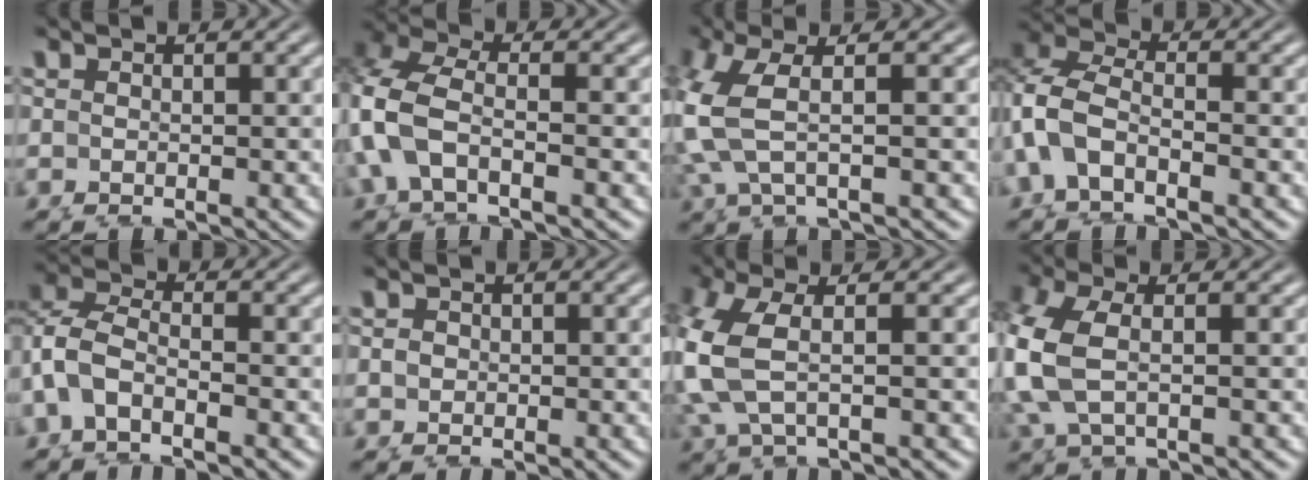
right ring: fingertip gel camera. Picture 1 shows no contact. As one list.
[{"total": 6.5, "force": [0.2, 5.4, 3.7], "torque": [-0.133, -0.033, 0.013]}, {"total": 6.7, "force": [2.8, 3.6, 5.0], "torque": [-0.115, 0.020, 0.037]}, {"total": 8.7, "force": [-0.1, 7.6, 4.2], "torque": [-0.134, -0.033, 0.001]}, {"total": 7.4, "force": [-0.3, 6.6, 3.3], "torque": [-0.106, -0.025, -0.009]}, {"total": 0.6, "force": [0.1, 0.5, -0.2], "torque": [0.001, -0.014, 0.009]}, {"total": 6.6, "force": [2.1, 4.1, 4.7], "torque": [-0.119, 0.010, 0.031]}, {"total": 5.7, "force": [1.1, 4.1, 3.7], "torque": [-0.114, -0.012, 0.026]}]